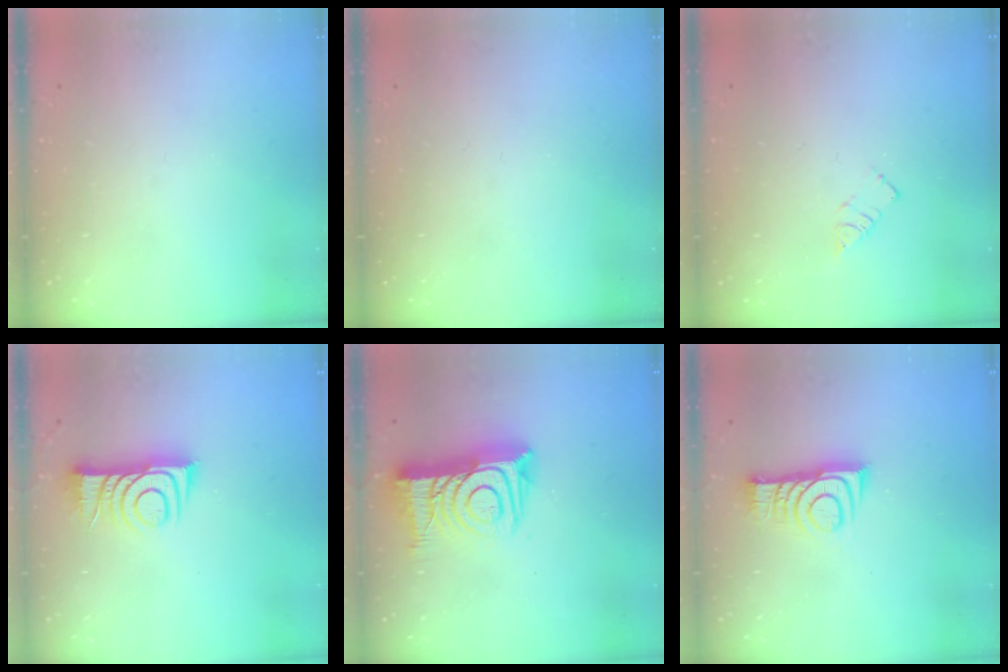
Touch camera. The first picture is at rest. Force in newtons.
{"total": 0.0}
{"total": 3.4, "press": 3.4, "slide": 0.2}
{"total": 9.3, "press": 9.3, "slide": 0.6}
{"total": 17.3, "press": 17.2, "slide": 1.3}
{"total": 9.6, "press": 9.6, "slide": 0.1}